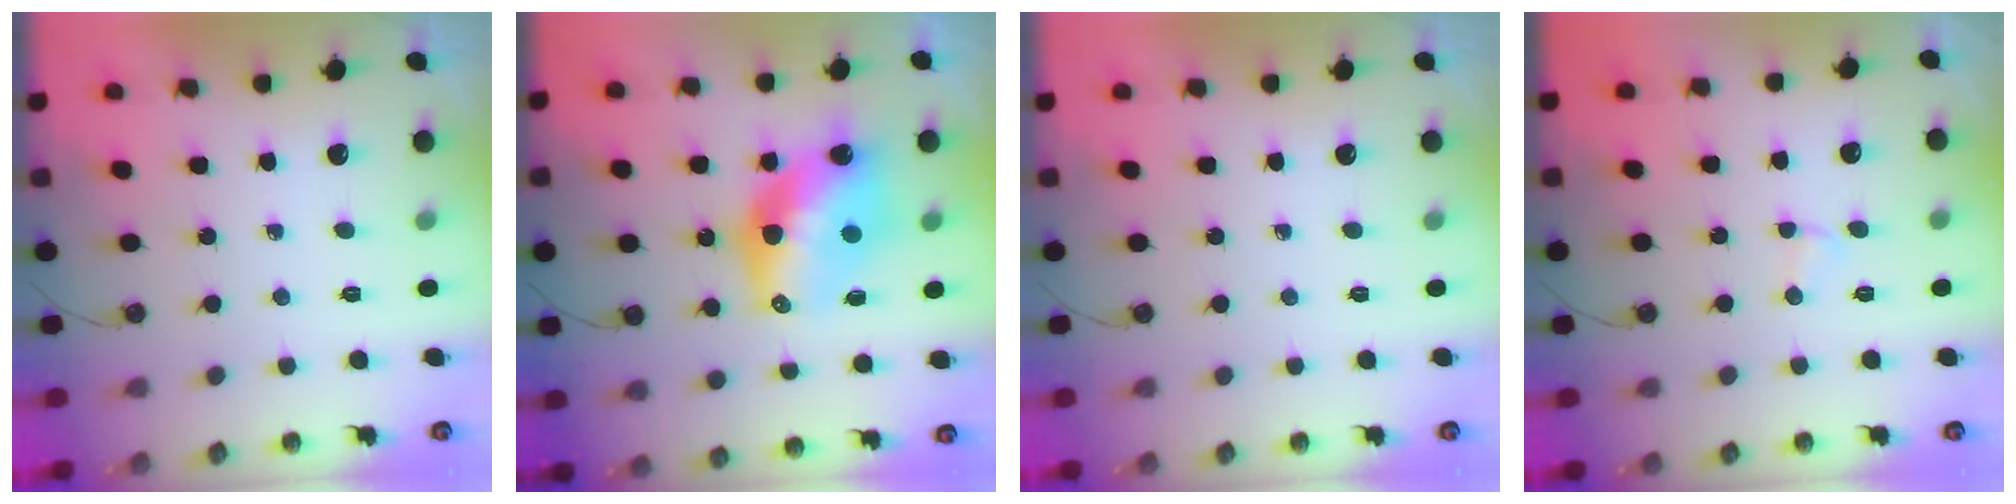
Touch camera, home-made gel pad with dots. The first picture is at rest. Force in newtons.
{"total": 14.6, "press": 14.6, "slide": 0.9}
{"total": 0.0}
{"total": 2.6, "press": 2.6, "slide": 0.2}